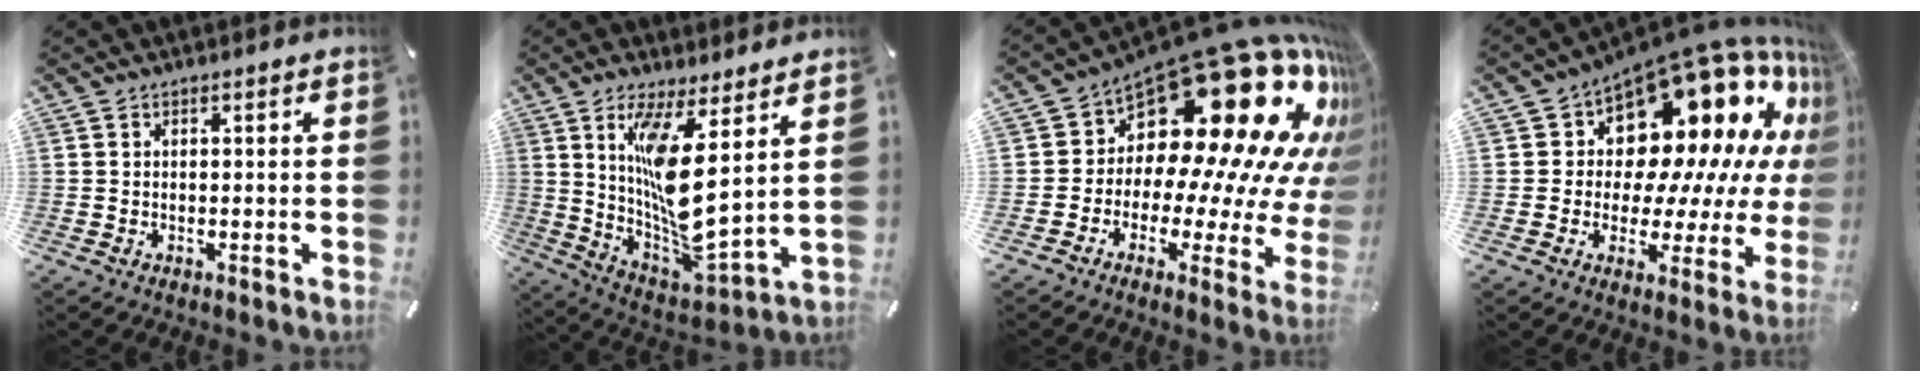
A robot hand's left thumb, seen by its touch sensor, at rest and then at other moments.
{"total": 14.2, "force": [5.7, 2.9, 12.7], "torque": [-0.258, -0.066, 0.089]}
{"total": 26.3, "force": [14.6, 12.9, 17.7], "torque": [-0.223, -0.156, 0.268]}
{"total": 20.5, "force": [11.9, 11.7, 11.9], "torque": [-0.158, -0.114, 0.213]}